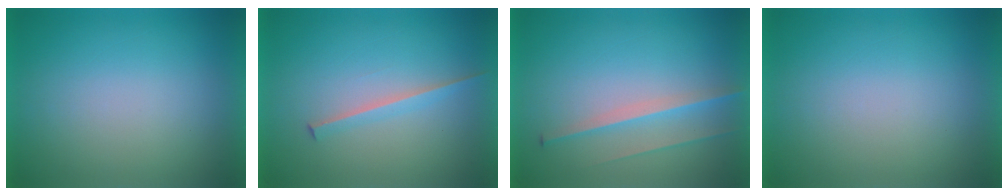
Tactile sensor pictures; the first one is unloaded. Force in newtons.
{"total": 1.8}
{"total": 2.7}
{"total": 0.0}